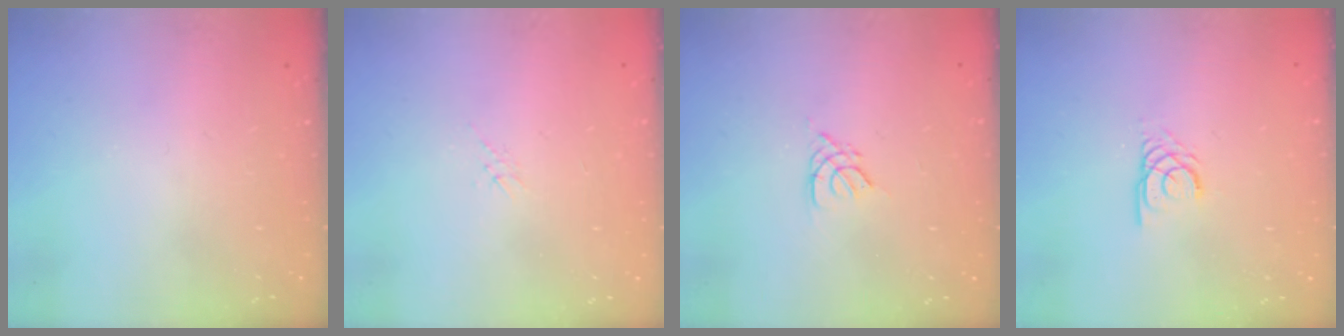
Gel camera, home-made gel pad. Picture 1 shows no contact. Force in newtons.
{"total": 1.7, "press": 1.6, "slide": 0.4}
{"total": 2.8, "press": 2.7, "slide": 0.5}
{"total": 2.4, "press": 2.4, "slide": 0.2}